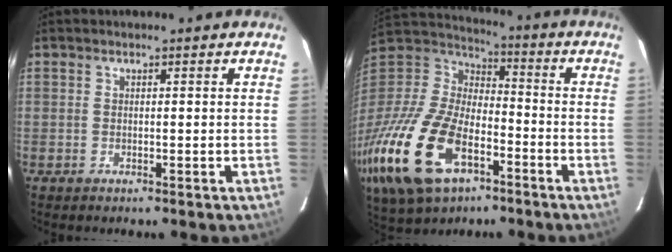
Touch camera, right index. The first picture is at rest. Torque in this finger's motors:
{"motor_torque": [1.58, -0.56, 1.05, 0.18]}